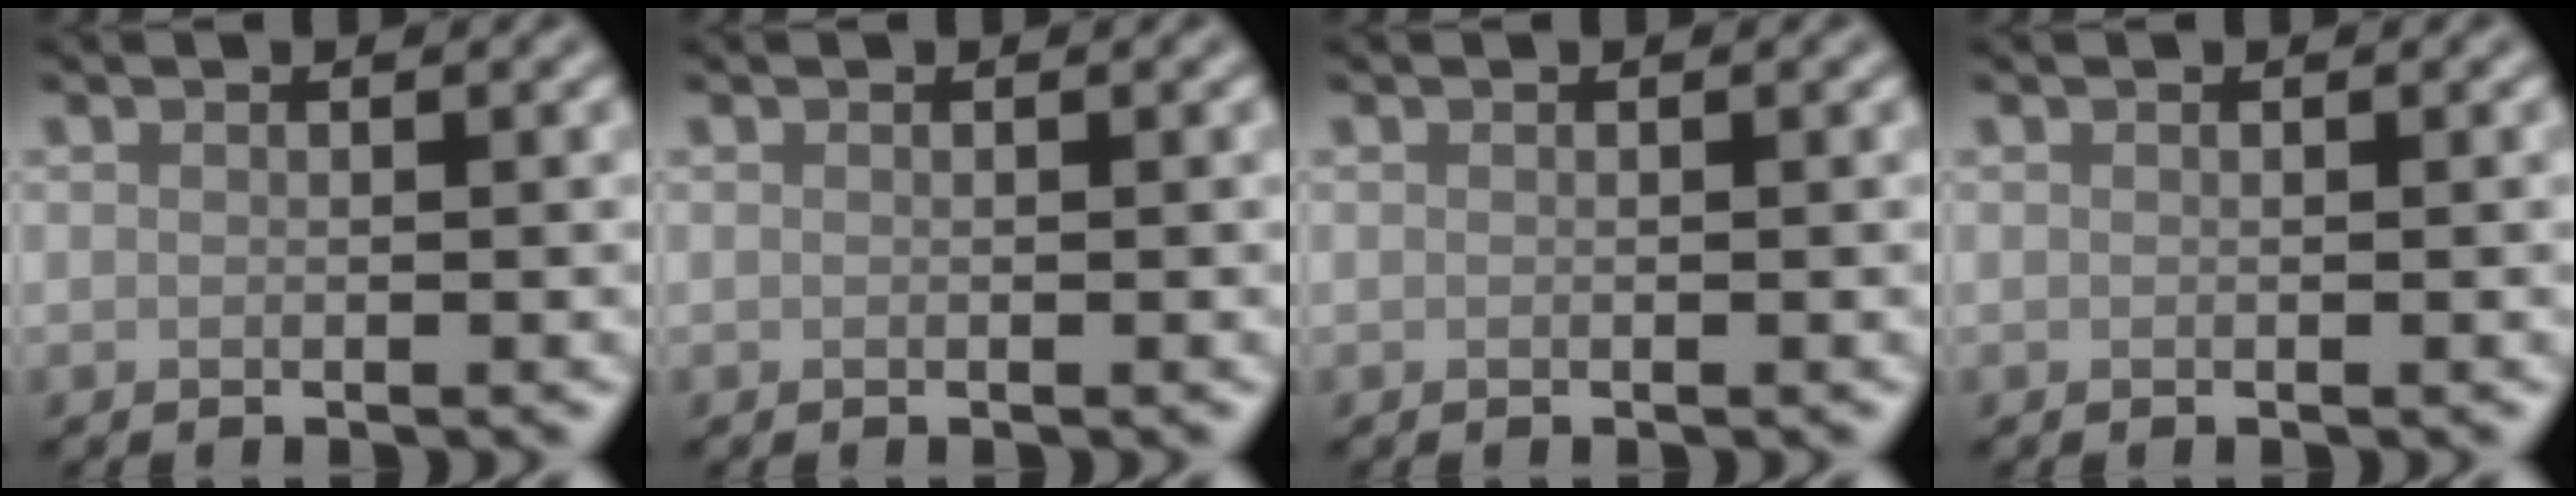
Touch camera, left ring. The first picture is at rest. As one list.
[{"total": 0.0}, {"total": 0.0}, {"total": 0.0}]